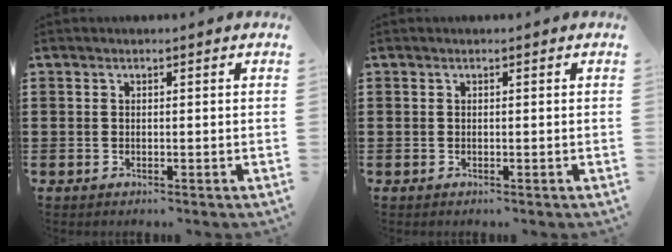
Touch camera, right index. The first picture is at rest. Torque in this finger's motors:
{"motor_torque": [0.00, 0.00, 0.00, 0.00]}